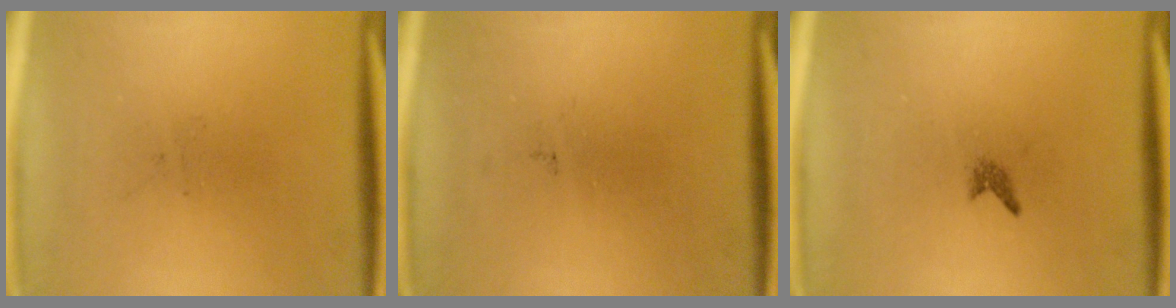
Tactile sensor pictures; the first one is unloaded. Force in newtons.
{"total": 0.0}
{"total": 0.7}